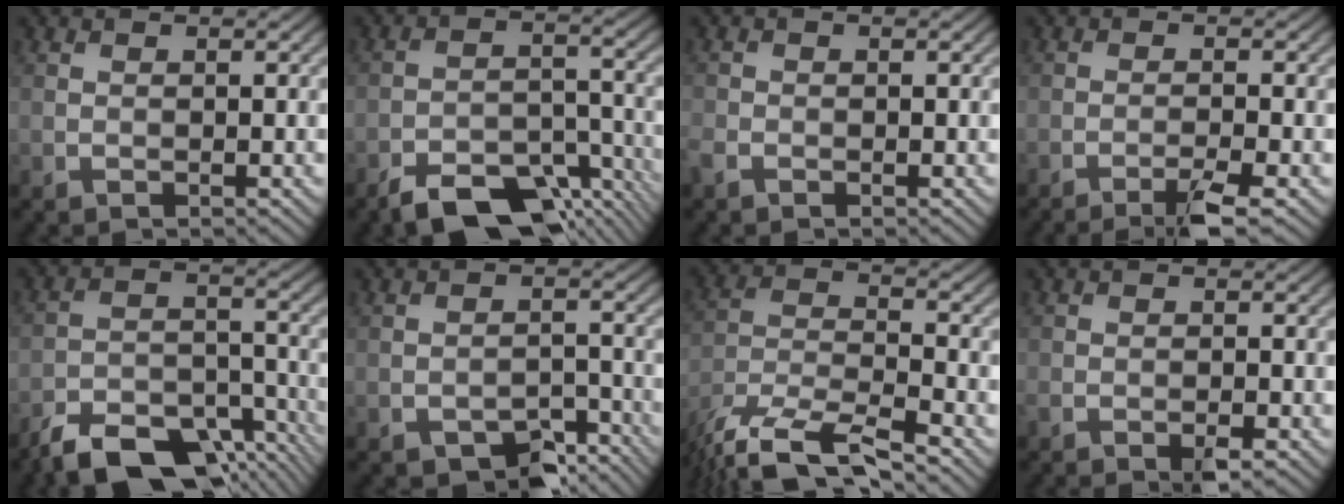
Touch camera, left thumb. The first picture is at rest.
{"total": 10.1, "force": [-7.4, 4.1, 5.4], "torque": [-0.080, -0.005, -0.125]}
{"total": 1.6, "force": [-1.2, 0.9, 0.6], "torque": [-0.020, -0.005, -0.033]}
{"total": 3.7, "force": [-2.6, 0.2, 2.7], "torque": [-0.042, 0.005, -0.052]}
{"total": 11.8, "force": [-9.2, 4.8, 5.7], "torque": [-0.097, -0.010, -0.154]}
{"total": 5.0, "force": [-3.8, 2.2, 2.3], "torque": [-0.032, 0.004, -0.057]}
{"total": 13.2, "force": [-11.1, 3.3, 6.3], "torque": [-0.135, -0.023, -0.198]}
{"total": 2.8, "force": [-2.1, 0.7, 1.8], "torque": [-0.032, -0.003, -0.035]}